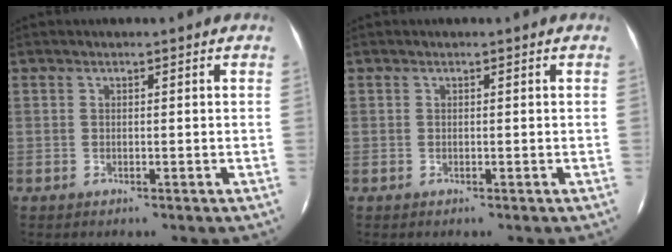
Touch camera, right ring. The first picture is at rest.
{"total": 0.0}